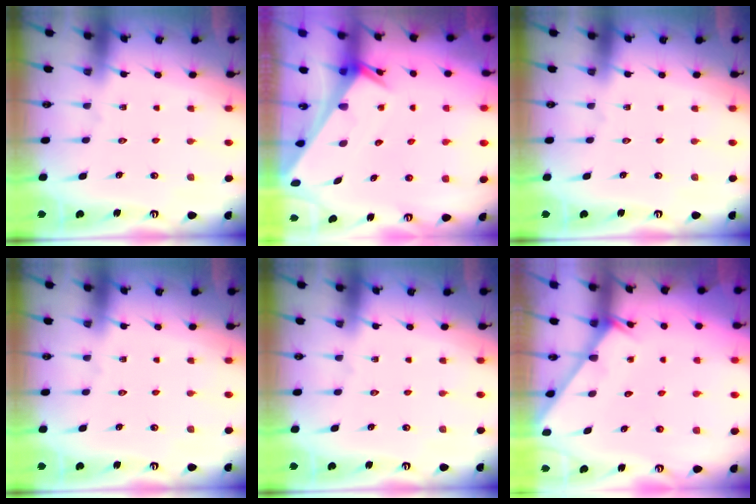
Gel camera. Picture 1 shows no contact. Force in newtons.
{"total": 2.7, "press": 2.7, "slide": 0.1}
{"total": 0.0}
{"total": 0.0}
{"total": 0.0}
{"total": 2.9, "press": 2.9, "slide": 0.1}